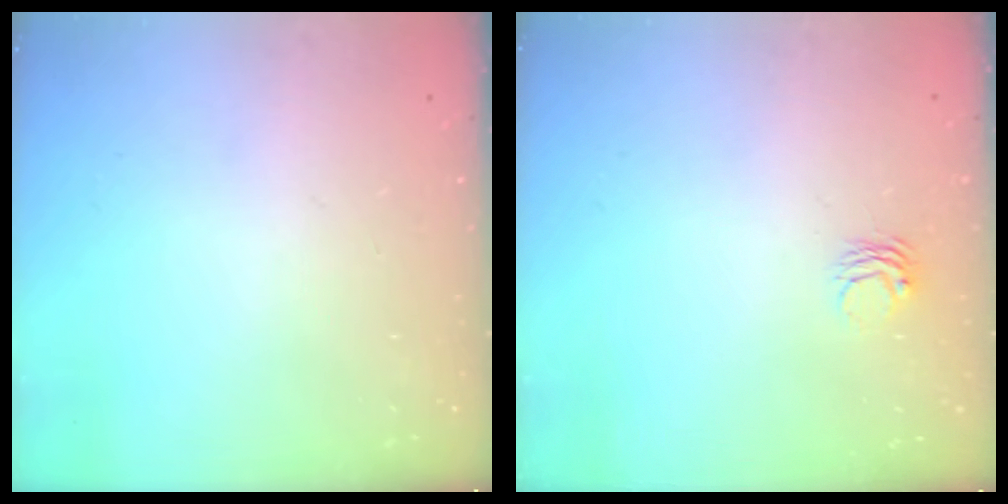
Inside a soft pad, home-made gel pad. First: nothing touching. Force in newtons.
{"total": 2.7, "press": 2.7, "slide": 0.2}